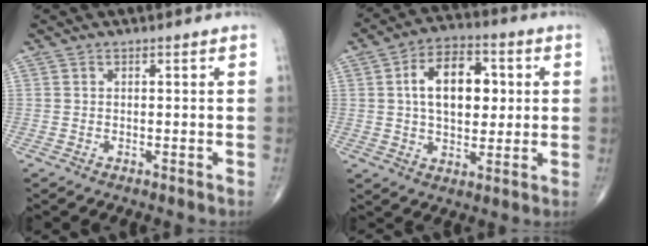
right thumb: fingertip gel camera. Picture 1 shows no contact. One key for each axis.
{"total": 13.2, "fx": 2.2, "fy": 8.1, "fz": 10.2, "tx": -0.136, "ty": 0.008, "tz": 0.030}